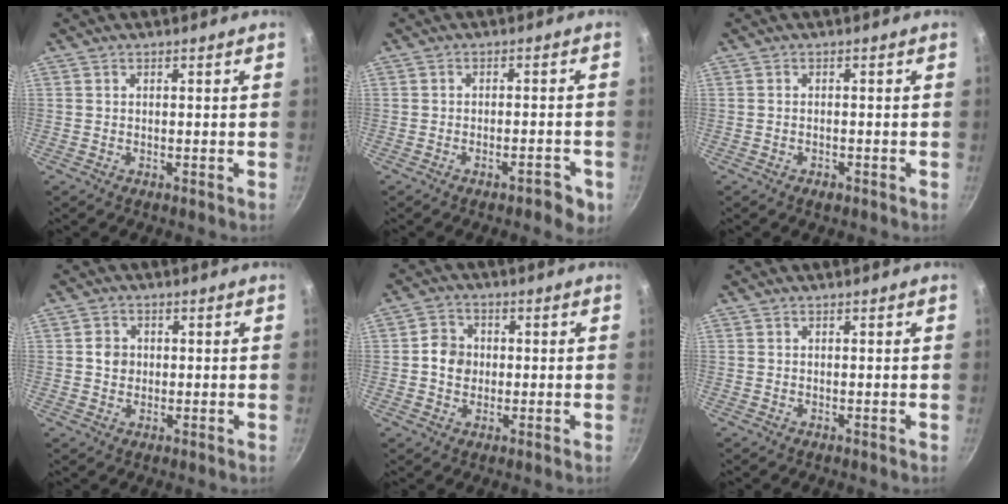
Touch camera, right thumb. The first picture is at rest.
{"total": 5.0, "force": [-2.5, 1.9, 3.9], "torque": [-0.040, 0.019, -0.029]}
{"total": 1.4, "force": [-0.9, 0.8, 0.7], "torque": [-0.018, 0.003, -0.012]}
{"total": 3.1, "force": [0.2, 2.8, 1.3], "torque": [-0.007, 0.005, 0.000]}
{"total": 5.2, "force": [0.0, 4.6, 2.4], "torque": [-0.016, 0.007, -0.011]}
{"total": 0.0}